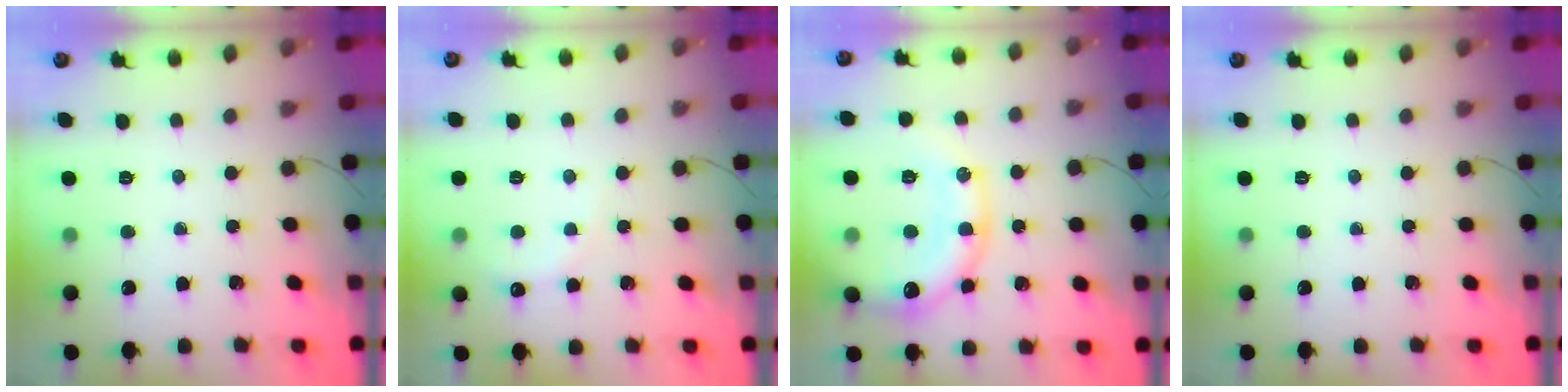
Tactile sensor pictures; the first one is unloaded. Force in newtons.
{"total": 3.0, "press": 2.9, "slide": 0.8}
{"total": 16.2, "press": 16.0, "slide": 2.6}
{"total": 0.0}